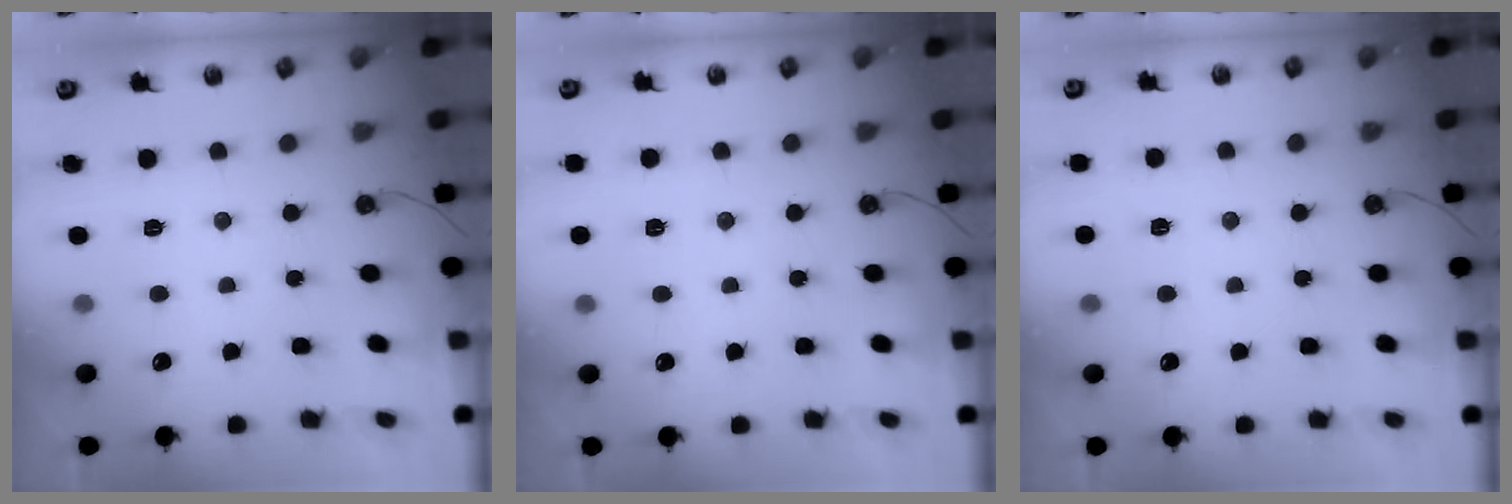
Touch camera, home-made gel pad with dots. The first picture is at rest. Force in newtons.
{"total": 2.8, "press": 2.8, "slide": 0.3}
{"total": 3.6, "press": 2.8, "slide": 2.4}